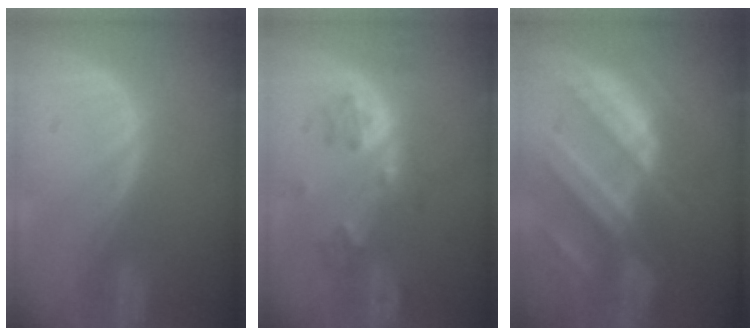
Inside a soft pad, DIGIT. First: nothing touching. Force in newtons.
{"total": 5.4, "press": 5.1, "slide": 1.5}
{"total": 10.6, "press": 9.3, "slide": 5.0}